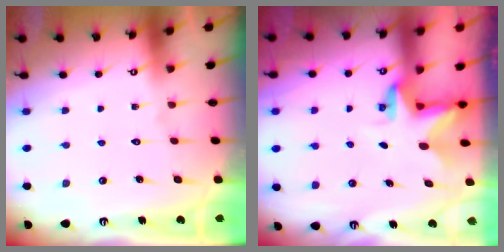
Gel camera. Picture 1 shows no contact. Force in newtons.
{"total": 2.8, "press": 2.8, "slide": 0.2}